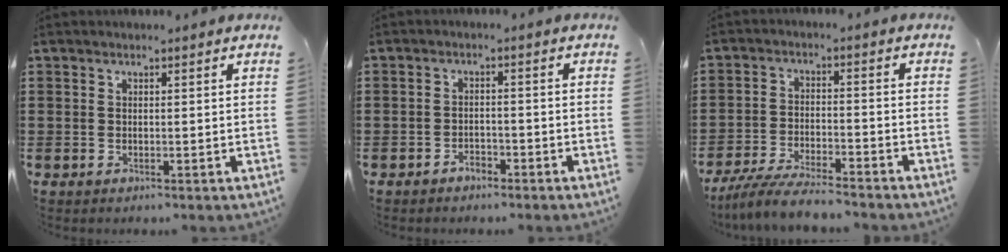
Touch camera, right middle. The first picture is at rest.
{"total": 2.1, "force": [-1.9, 0.8, 0.4], "torque": [-0.014, 0.001, -0.040]}
{"total": 6.4, "force": [-6.0, 0.6, 2.3], "torque": [-0.053, -0.003, -0.117]}